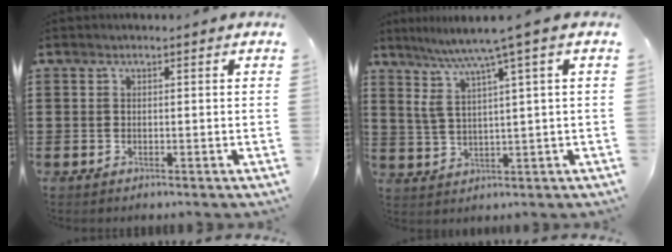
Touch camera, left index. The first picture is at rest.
{"total": 5.9, "force": [3.2, -0.4, 4.9], "torque": [-0.117, -0.019, 0.046]}